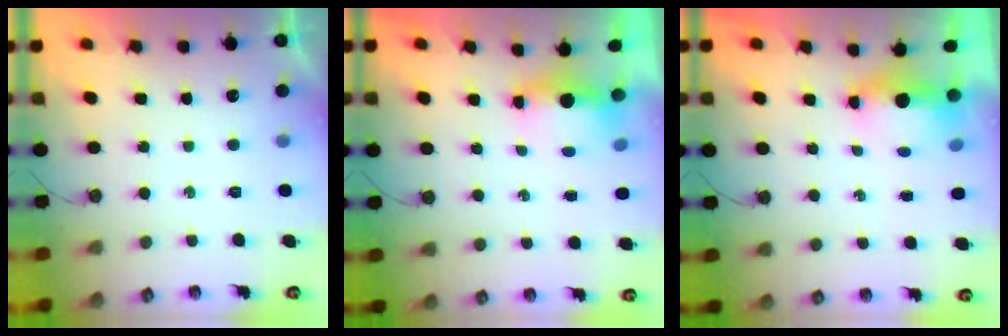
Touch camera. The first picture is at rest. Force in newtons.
{"total": 10.2, "press": 5.8, "slide": 8.4}
{"total": 14.7, "press": 7.2, "slide": 12.8}